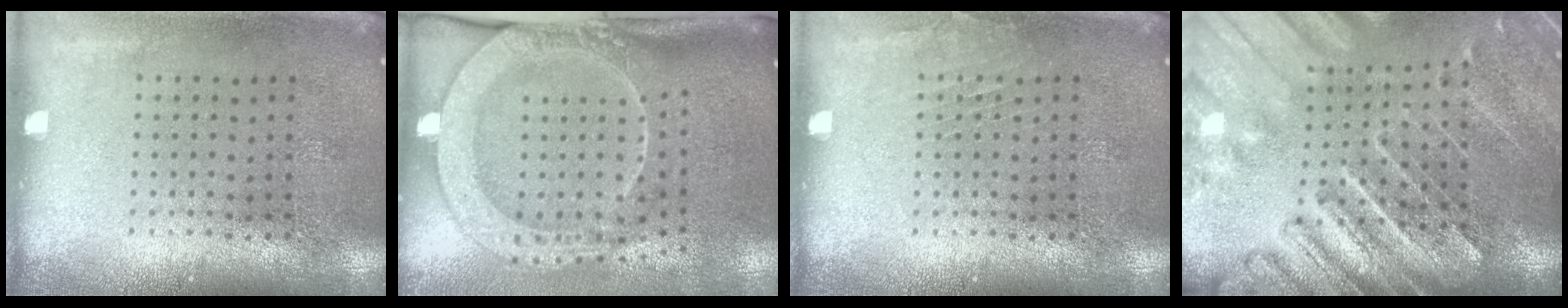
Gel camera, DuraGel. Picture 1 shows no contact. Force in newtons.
{"total": 2.8, "press": 2.0, "slide": 1.9}
{"total": 0.7, "press": 0.7, "slide": 0.1}
{"total": 3.6, "press": 3.1, "slide": 1.8}